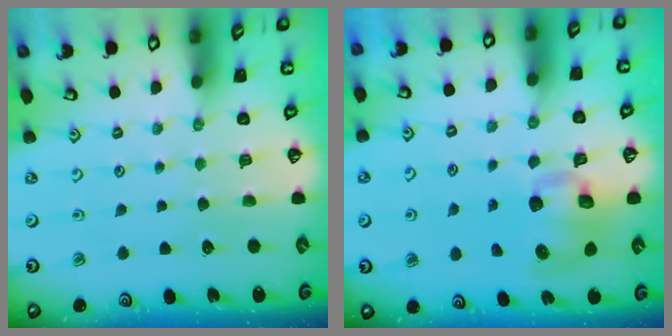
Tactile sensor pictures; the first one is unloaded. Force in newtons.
{"total": 10.3, "press": 10.2, "slide": 1.5}